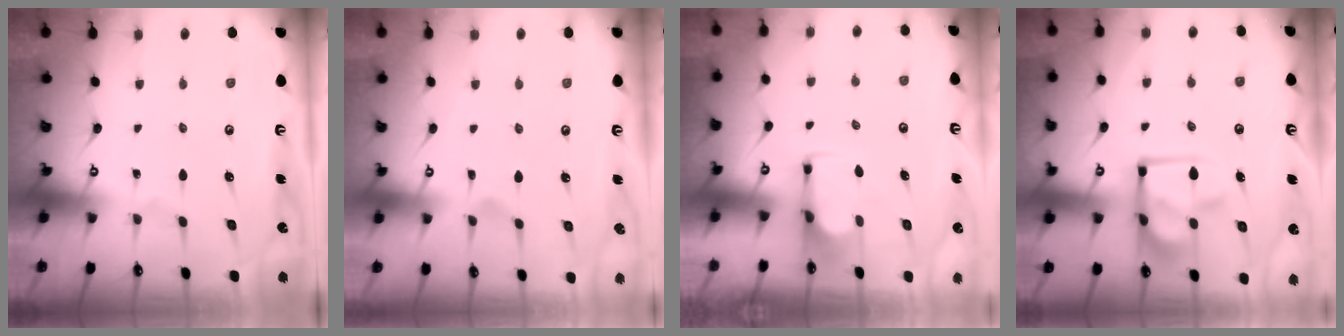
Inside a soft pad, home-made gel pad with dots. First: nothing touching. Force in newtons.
{"total": 2.3, "press": 2.1, "slide": 1.0}
{"total": 2.8, "press": 2.6, "slide": 0.8}
{"total": 12.6, "press": 12.5, "slide": 1.6}